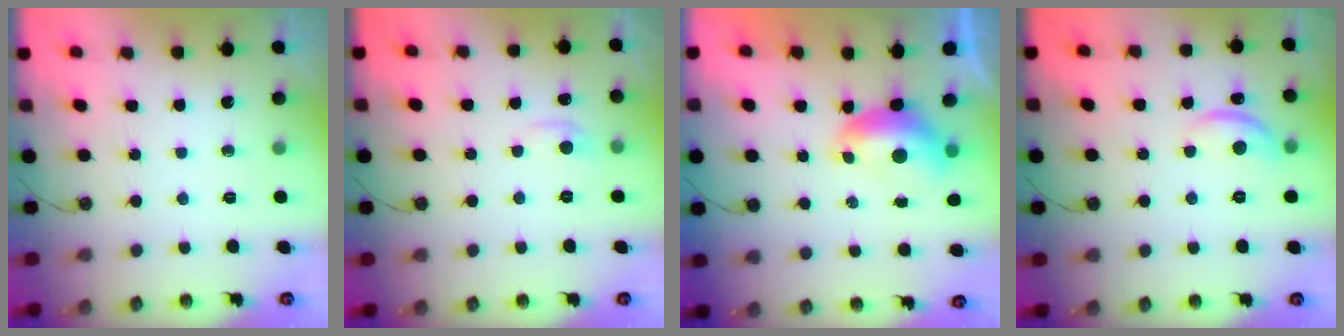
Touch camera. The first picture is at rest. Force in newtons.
{"total": 1.0, "press": 0.8, "slide": 0.6}
{"total": 0.5, "press": 0.1, "slide": 0.5}
{"total": 4.4, "press": 4.4, "slide": 0.5}